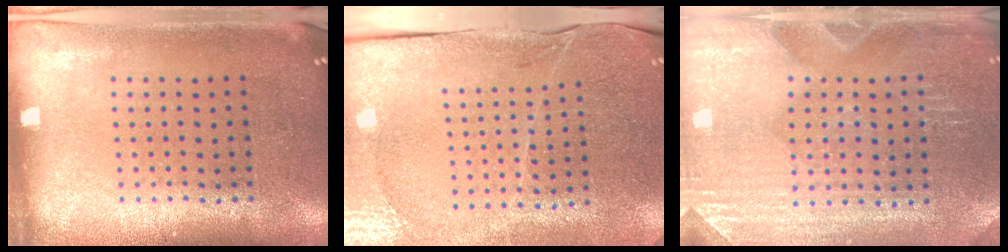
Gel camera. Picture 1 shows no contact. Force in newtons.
{"total": 3.4, "press": 3.4, "slide": 0.3}
{"total": 3.1, "press": 3.1, "slide": 0.3}